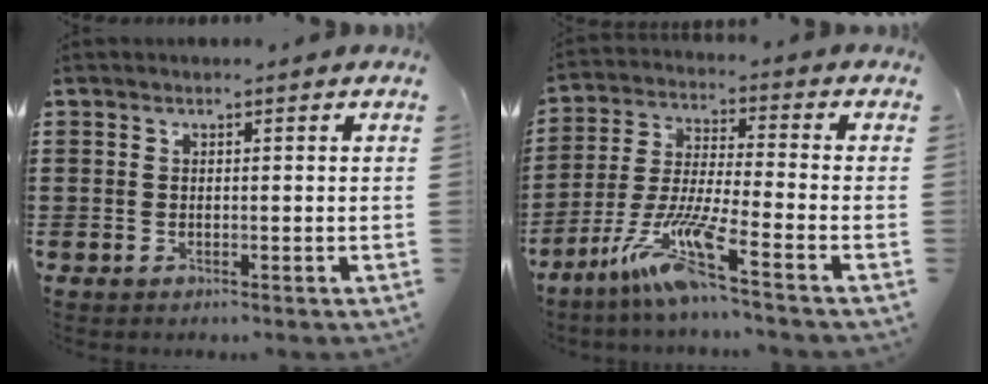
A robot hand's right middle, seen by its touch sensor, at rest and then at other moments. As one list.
[{"total": 9.6, "force": [-6.3, 0.4, 7.2], "torque": [-0.158, -0.015, -0.128]}]